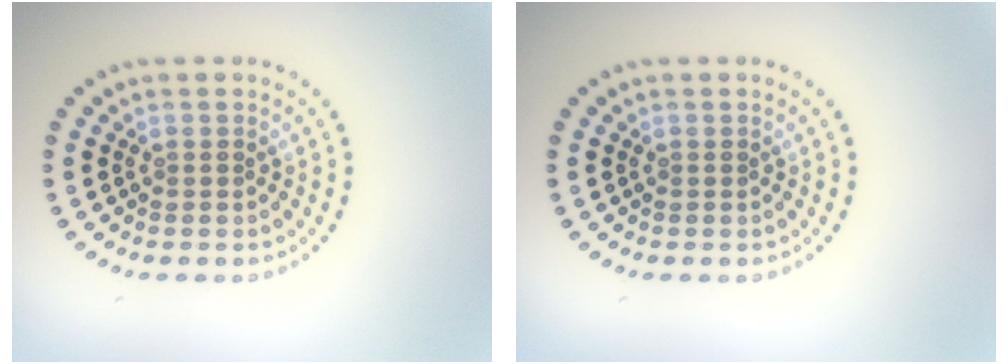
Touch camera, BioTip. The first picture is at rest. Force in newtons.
{"total": 0.0}